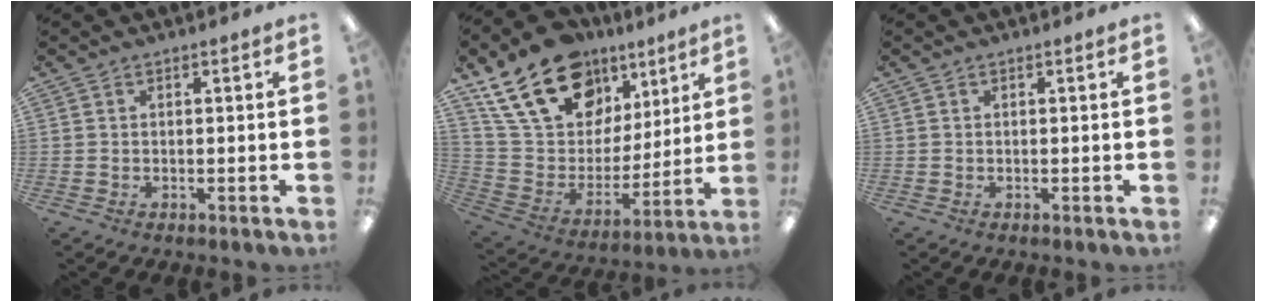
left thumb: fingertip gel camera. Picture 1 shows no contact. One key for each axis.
{"total": 22.7, "fx": 14.2, "fy": 14.2, "fz": 10.5, "tx": -0.193, "ty": -0.066, "tz": 0.266}
{"total": 0.0}